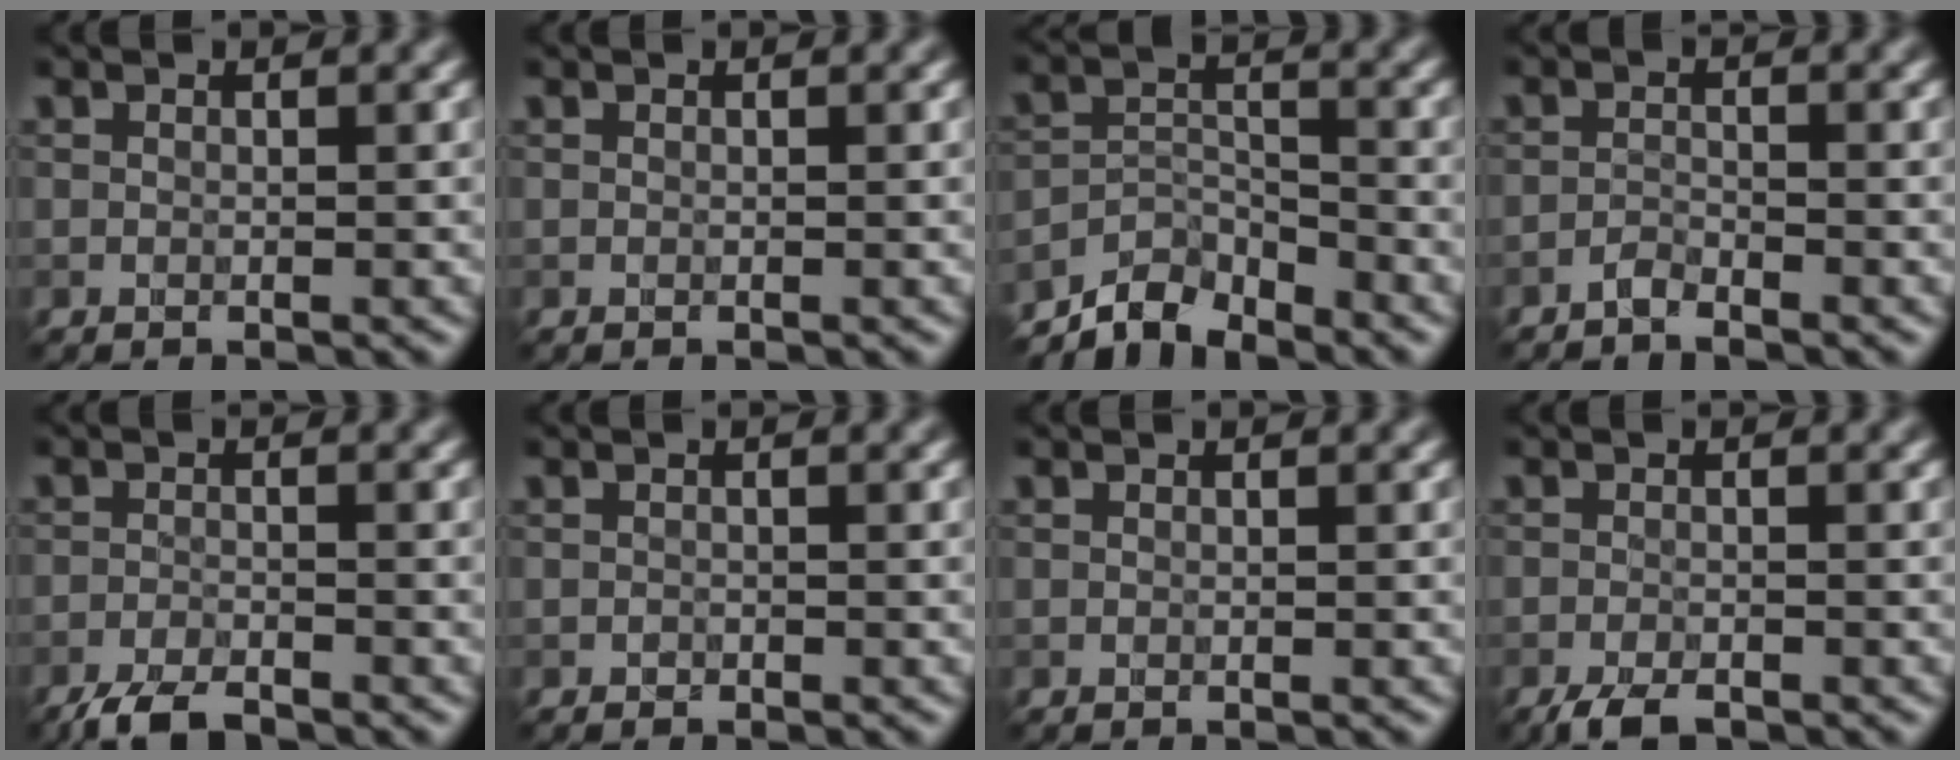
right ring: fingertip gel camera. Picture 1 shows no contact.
{"total": 0.0}
{"total": 4.3, "force": [-4.2, 0.9, 0.2], "torque": [0.001, 0.005, -0.079]}
{"total": 1.4, "force": [-1.4, 0.1, -0.1], "torque": [0.003, 0.006, -0.025]}
{"total": 3.4, "force": [-3.2, 0.5, 1.0], "torque": [-0.022, -0.003, -0.058]}
{"total": 0.8, "force": [-0.6, 0.1, -0.4], "torque": [0.007, 0.001, -0.004]}
{"total": 0.0}
{"total": 2.4, "force": [-2.2, 0.5, 0.9], "torque": [-0.022, -0.004, -0.035]}